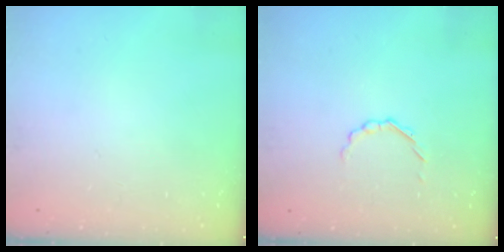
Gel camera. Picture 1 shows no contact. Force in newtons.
{"total": 1.8, "press": 1.7, "slide": 0.7}